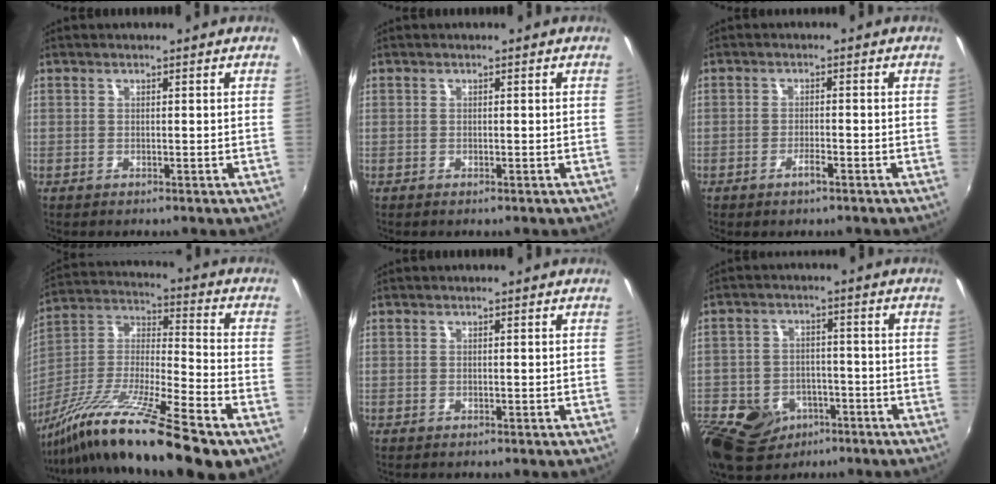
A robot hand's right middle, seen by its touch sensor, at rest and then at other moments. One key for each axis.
{"total": 0.6, "fx": 0.6, "fy": -0.1, "fz": -0.2, "tx": 0.004, "ty": -0.001, "tz": 0.008}
{"total": 1.4, "fx": -0.6, "fy": 0.2, "fz": 1.2, "tx": -0.025, "ty": 0.000, "tz": -0.014}
{"total": 21.0, "fx": -13.7, "fy": 1.9, "fz": 15.8, "tx": -0.280, "ty": -0.029, "tz": -0.252}
{"total": 0.0}
{"total": 17.7, "fx": -9.0, "fy": 13.0, "fz": 8.0, "tx": -0.227, "ty": -0.011, "tz": -0.131}